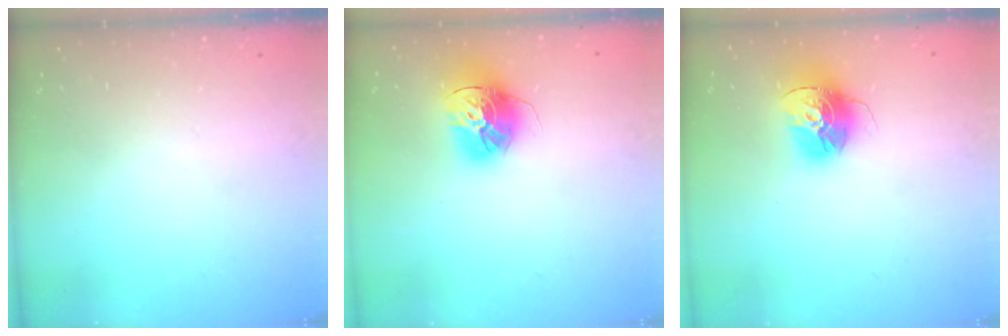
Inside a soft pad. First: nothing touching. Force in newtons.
{"total": 15.6, "press": 15.5, "slide": 1.4}
{"total": 15.3, "press": 15.2, "slide": 1.4}